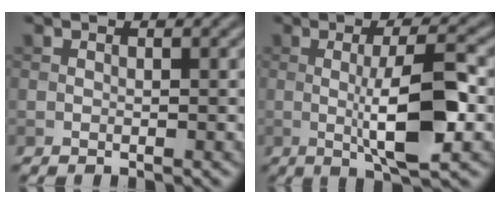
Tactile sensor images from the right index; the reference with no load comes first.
{"total": 7.6, "force": [-0.8, 1.6, 7.4], "torque": [-0.122, 0.000, -0.013]}